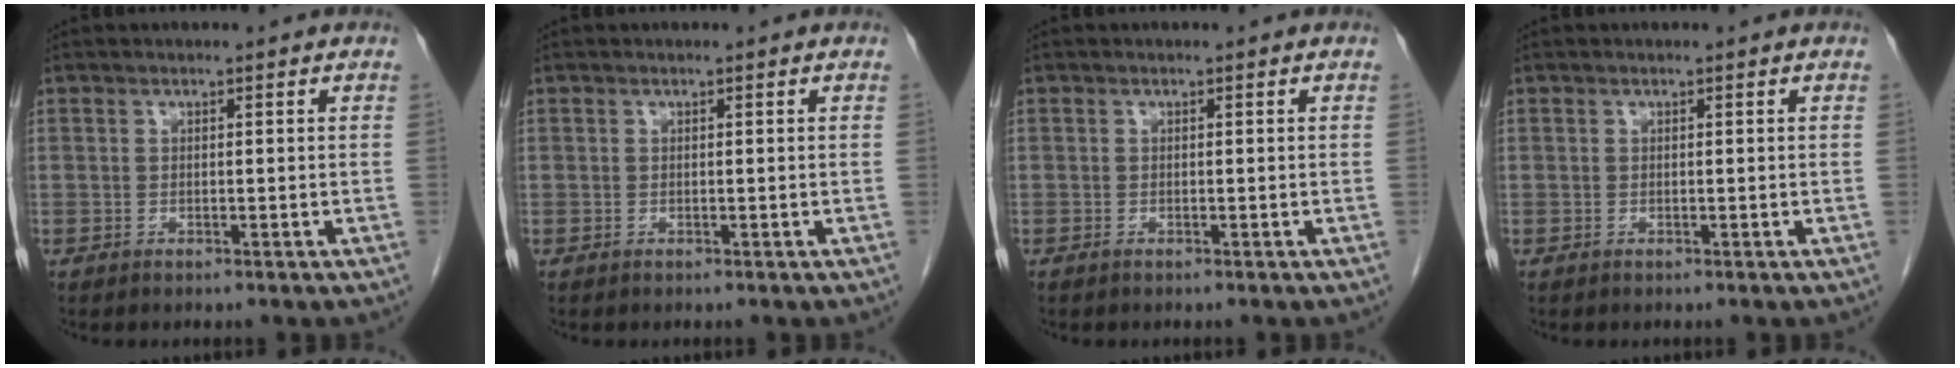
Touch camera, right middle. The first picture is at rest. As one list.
[{"total": 0.0}, {"total": 0.0}, {"total": 0.0}]